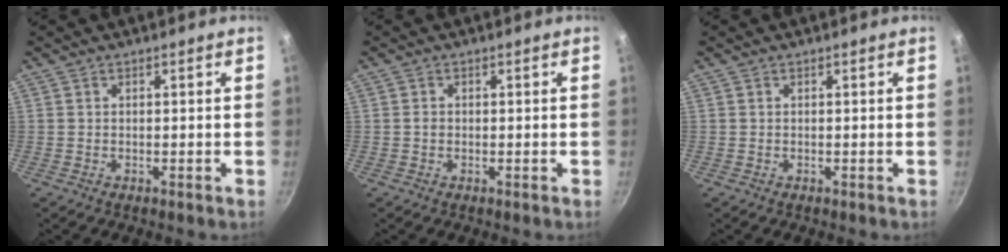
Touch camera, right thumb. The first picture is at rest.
{"total": 0.9, "force": [-0.1, 0.7, 0.5], "torque": [-0.008, 0.004, -0.003]}
{"total": 0.0}